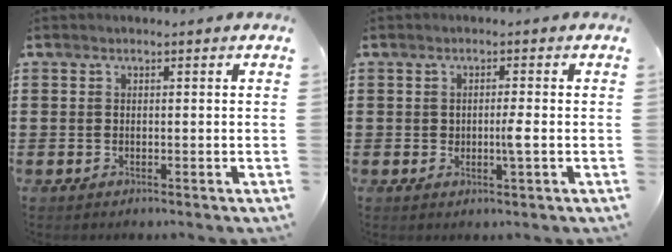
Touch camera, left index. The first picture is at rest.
{"total": 2.2, "force": [-0.2, 0.1, 2.2], "torque": [-0.039, -0.004, -0.005]}